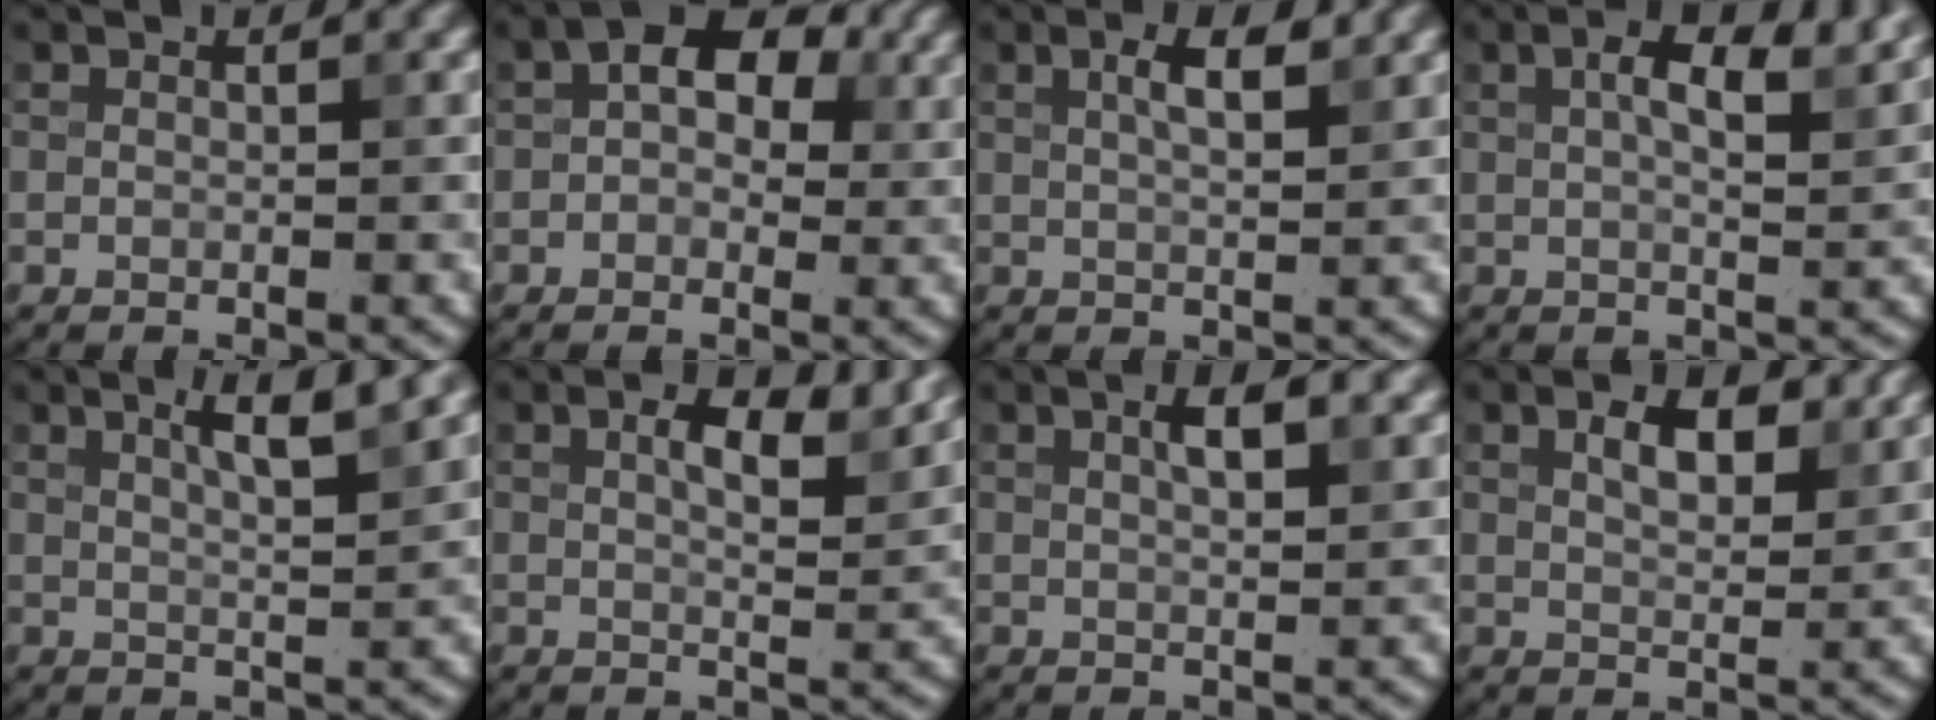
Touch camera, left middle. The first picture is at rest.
{"total": 5.7, "force": [1.6, 3.8, 3.9], "torque": [-0.047, 0.017, 0.002]}
{"total": 3.0, "force": [1.5, 0.8, 2.4], "torque": [-0.038, 0.006, 0.024]}
{"total": 5.9, "force": [2.6, 2.1, 4.9], "torque": [-0.065, 0.014, 0.030]}
{"total": 3.9, "force": [2.3, 0.6, 3.2], "torque": [-0.038, 0.004, 0.037]}
{"total": 5.1, "force": [2.6, 1.8, 4.0], "torque": [-0.064, 0.001, 0.041]}
{"total": 3.1, "force": [1.6, 0.8, 2.6], "torque": [-0.034, 0.006, 0.024]}
{"total": 4.1, "force": [2.1, 1.8, 3.0], "torque": [-0.054, 0.003, 0.036]}